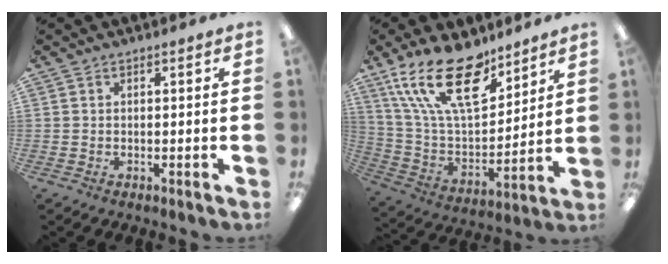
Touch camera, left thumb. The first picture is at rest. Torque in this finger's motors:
{"motor_torque": [0.49, 0.38, 1.44, -1.33, 0.49]}